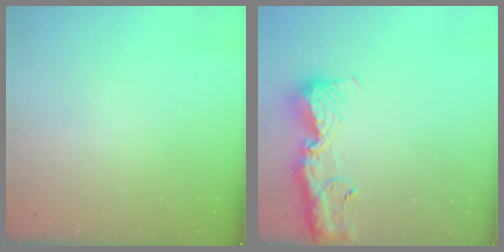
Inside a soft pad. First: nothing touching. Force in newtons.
{"total": 15.7, "press": 15.6, "slide": 1.6}